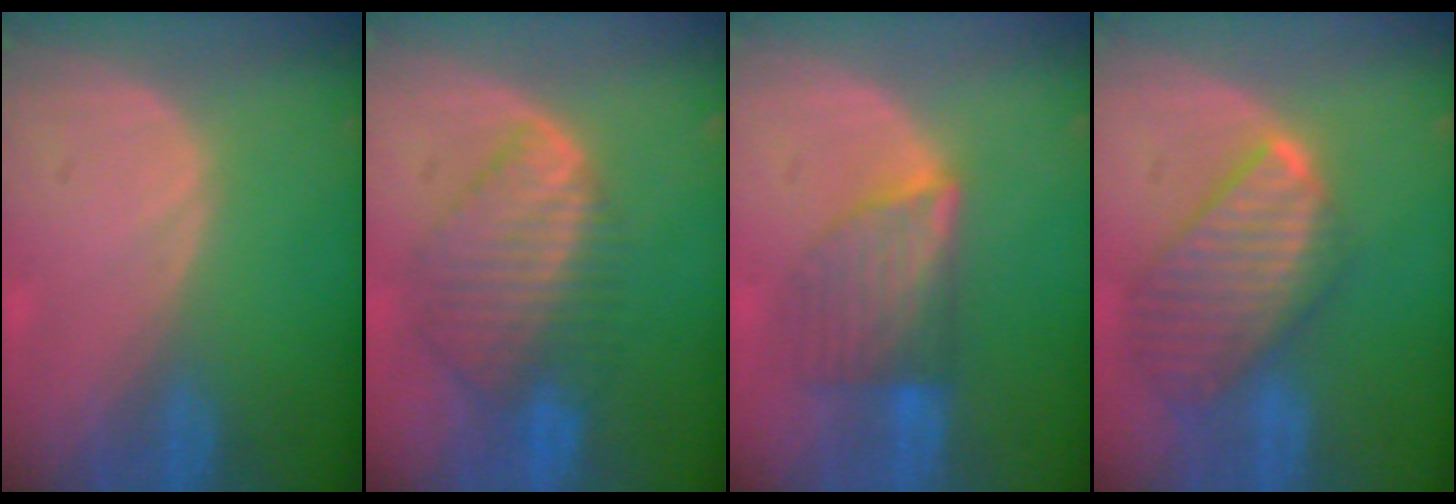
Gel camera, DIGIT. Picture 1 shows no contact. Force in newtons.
{"total": 8.3, "press": 7.5, "slide": 3.7}
{"total": 6.5, "press": 6.5, "slide": 0.9}
{"total": 9.7, "press": 8.3, "slide": 5.0}